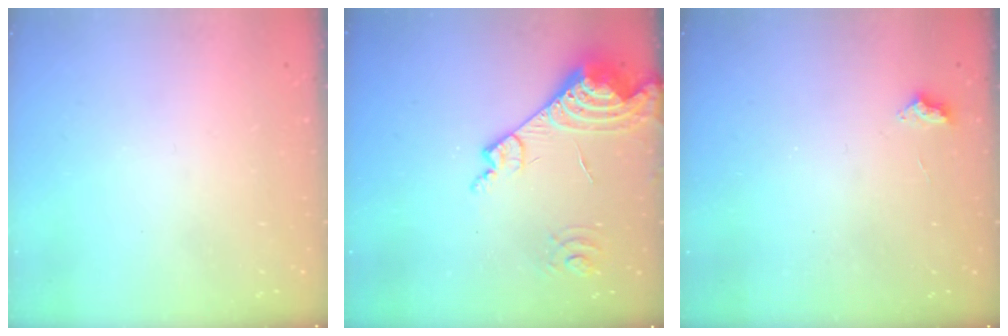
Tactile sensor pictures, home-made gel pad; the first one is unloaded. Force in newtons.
{"total": 15.0, "press": 14.9, "slide": 1.6}
{"total": 2.4, "press": 2.4, "slide": 0.4}